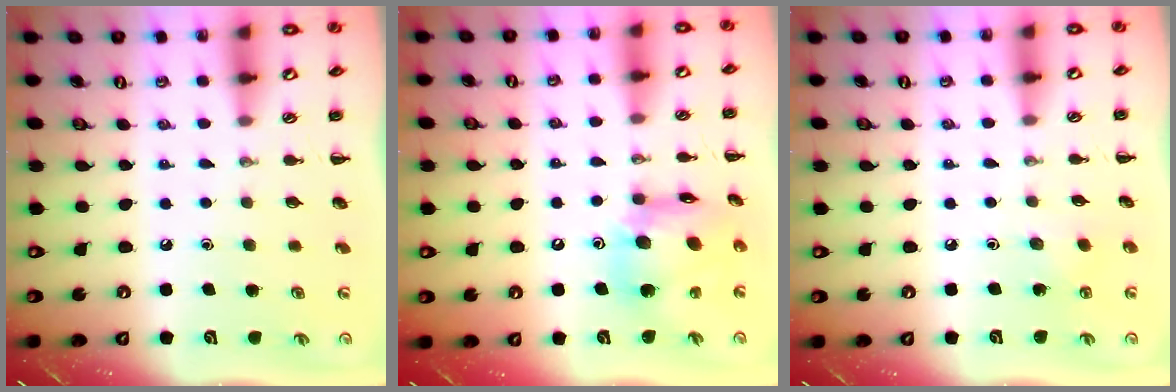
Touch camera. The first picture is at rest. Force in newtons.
{"total": 15.1, "press": 14.9, "slide": 2.7}
{"total": 2.6, "press": 2.4, "slide": 0.8}